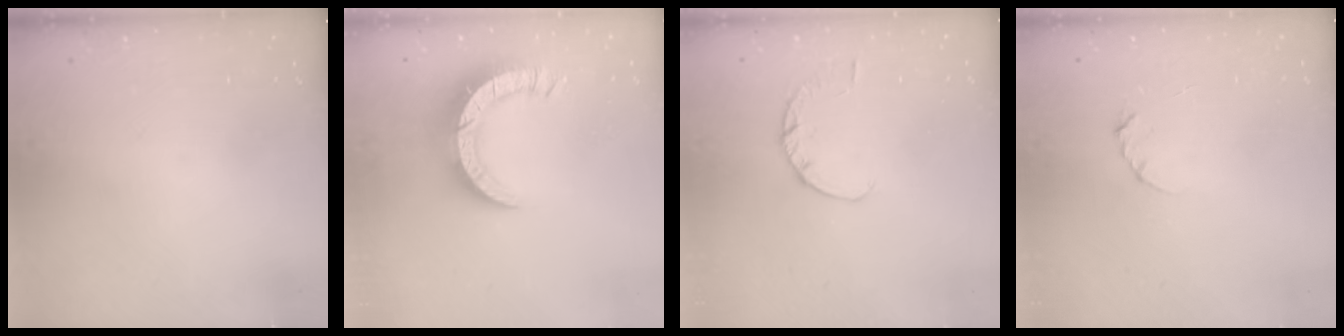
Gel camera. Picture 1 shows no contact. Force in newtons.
{"total": 10.0, "press": 9.9, "slide": 1.2}
{"total": 2.9, "press": 2.8, "slide": 0.4}
{"total": 2.3, "press": 2.3, "slide": 0.4}